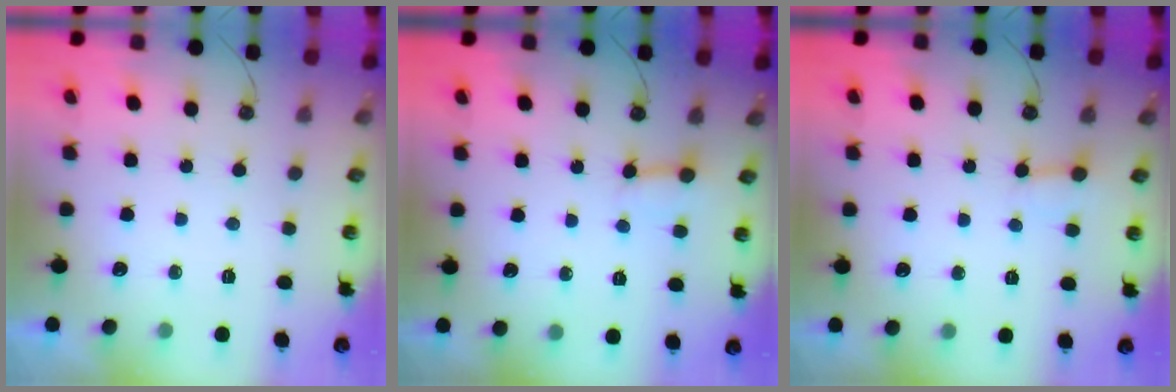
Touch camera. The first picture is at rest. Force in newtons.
{"total": 3.0, "press": 2.9, "slide": 0.3}
{"total": 2.9, "press": 2.9, "slide": 0.3}